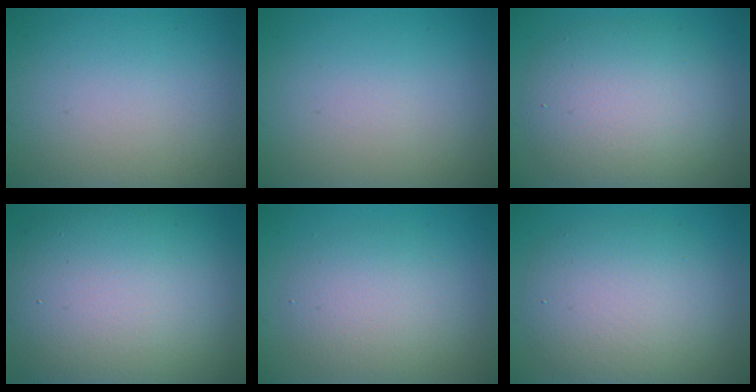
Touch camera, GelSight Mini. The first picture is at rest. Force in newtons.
{"total": 0.0}
{"total": 7.1, "press": 7.1, "slide": 0.5}
{"total": 14.3, "press": 14.3, "slide": 0.6}
{"total": 3.8, "press": 3.8, "slide": 0.5}
{"total": 6.7, "press": 6.7, "slide": 0.4}